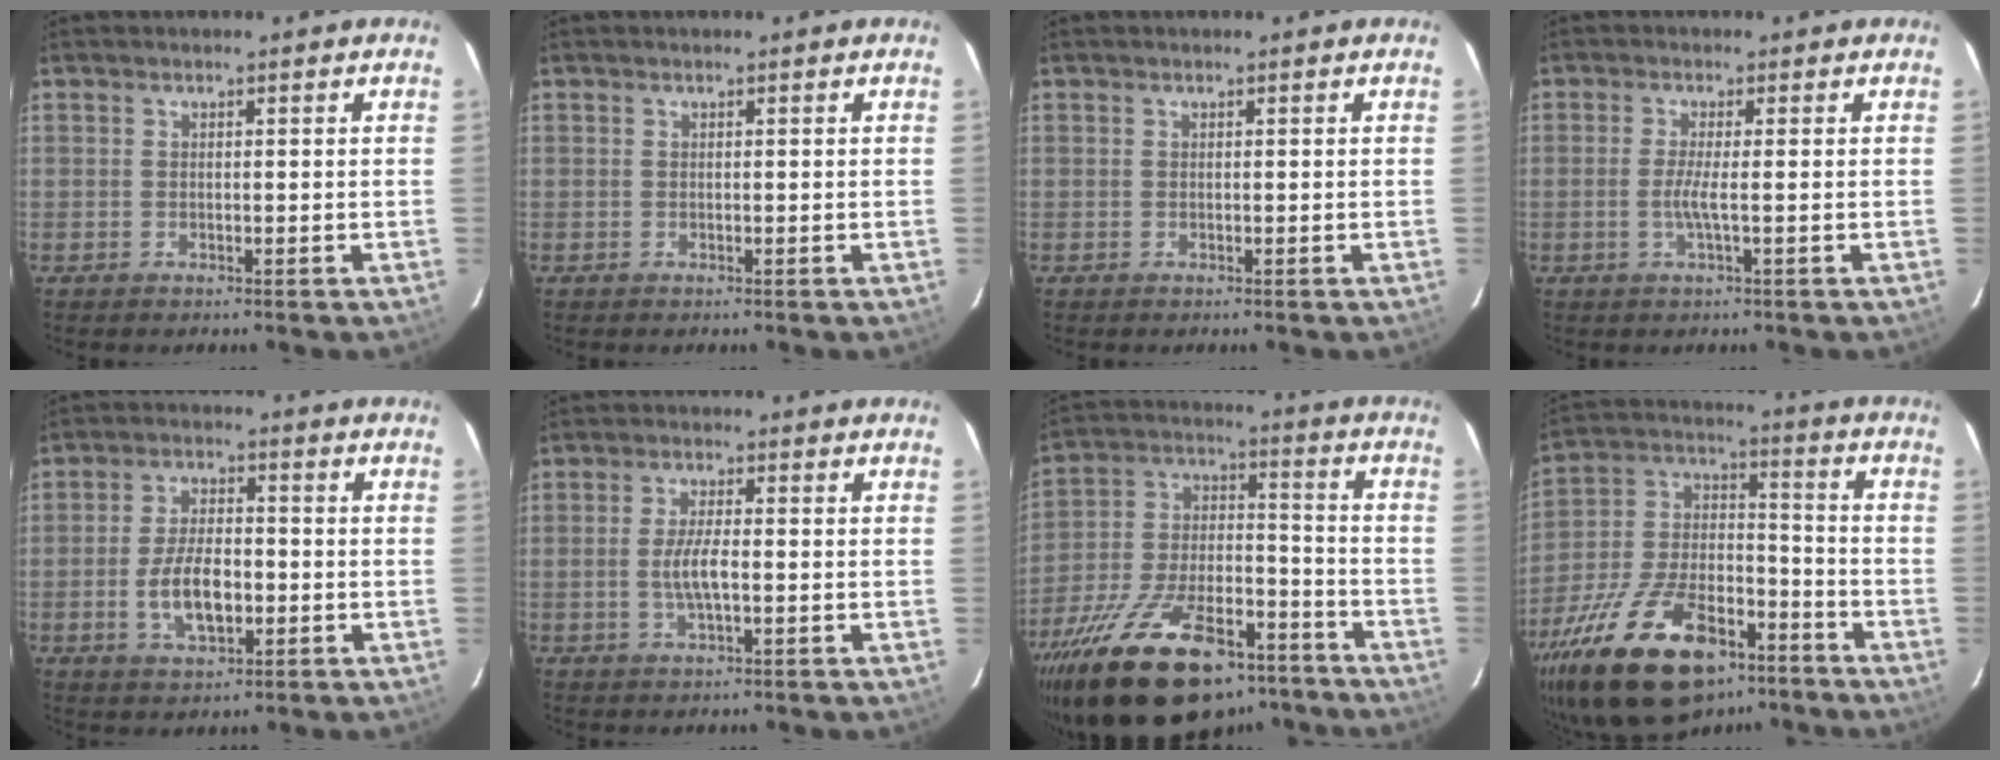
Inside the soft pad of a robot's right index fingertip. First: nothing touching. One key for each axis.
{"total": 0.0}
{"total": 0.0}
{"total": 2.8, "fx": -0.7, "fy": -0.4, "fz": 2.7, "tx": -0.052, "ty": -0.005, "tz": -0.017}
{"total": 8.9, "fx": -2.3, "fy": 4.2, "fz": 7.4, "tx": -0.150, "ty": -0.003, "tz": -0.035}
{"total": 4.9, "fx": -0.9, "fy": 1.3, "fz": 4.7, "tx": -0.089, "ty": -0.002, "tz": -0.015}
{"total": 27.6, "fx": -19.4, "fy": 11.8, "fz": 15.7, "tx": -0.298, "ty": -0.005, "tz": -0.294}
{"total": 27.6, "fx": -17.0, "fy": 13.3, "fz": 17.1, "tx": -0.343, "ty": -0.003, "tz": -0.274}